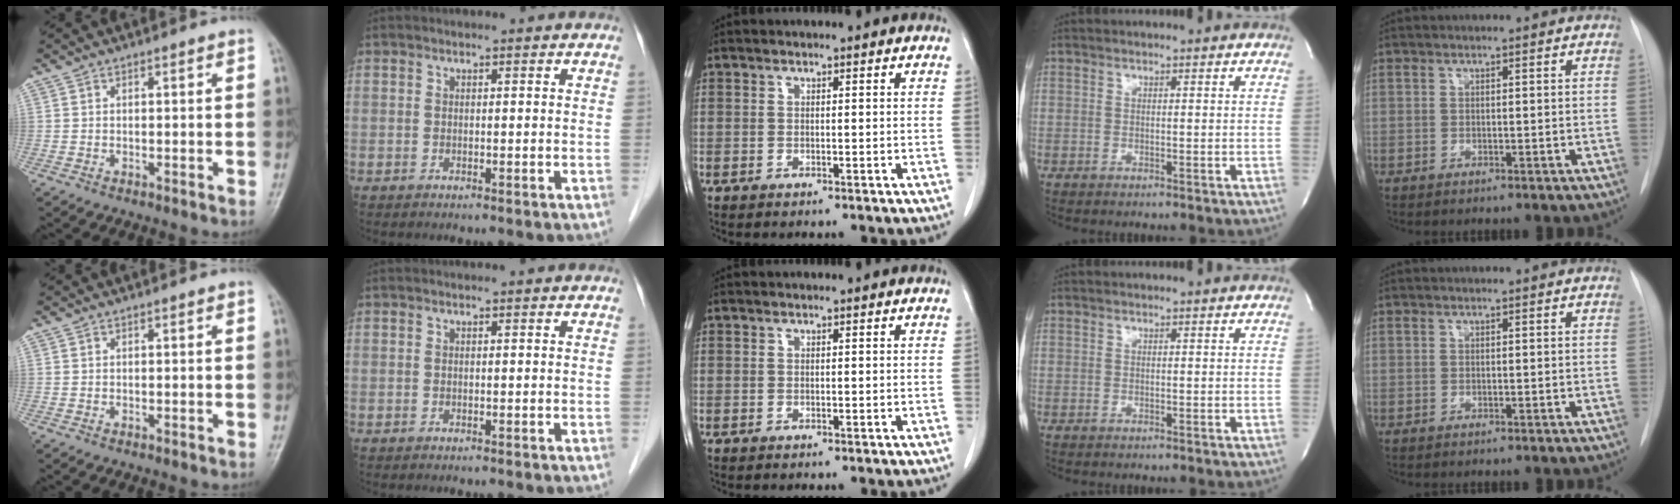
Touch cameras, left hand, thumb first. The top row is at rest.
{}